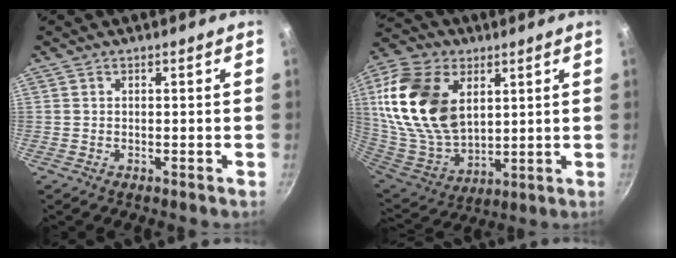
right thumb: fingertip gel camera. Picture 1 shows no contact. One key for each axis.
{"total": 22.8, "fx": 6.5, "fy": 14.6, "fz": 16.2, "tx": -0.298, "ty": -0.025, "tz": 0.132}